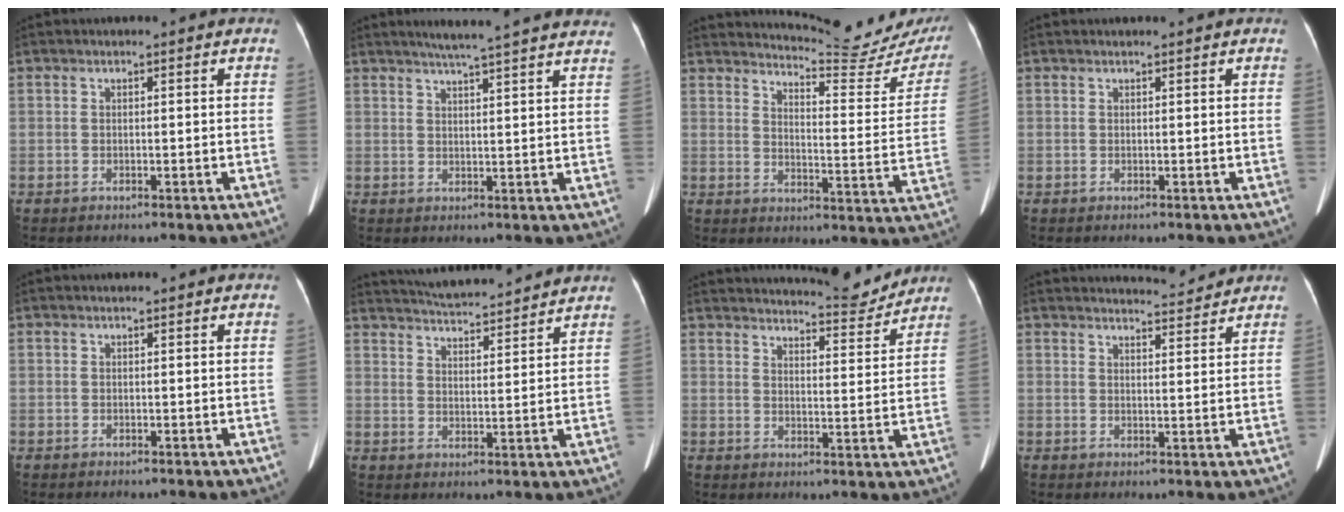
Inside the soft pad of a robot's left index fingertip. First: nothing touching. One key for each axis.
{"total": 16.4, "fx": 14.7, "fy": 0.1, "fz": 7.4, "tx": -0.110, "ty": 0.005, "tz": 0.178}
{"total": 18.2, "fx": 17.6, "fy": 1.1, "fz": 4.6, "tx": -0.066, "ty": -0.097, "tz": 0.200}
{"total": 0.7, "fx": 0.6, "fy": 0.0, "fz": 0.3, "tx": -0.007, "ty": 0.012, "tz": 0.013}
{"total": 0.0}
{"total": 13.3, "fx": 12.5, "fy": 1.1, "fz": 4.3, "tx": -0.079, "ty": 0.017, "tz": 0.181}
{"total": 10.3, "fx": 10.1, "fy": 0.6, "fz": 2.1, "tx": -0.027, "ty": -0.015, "tz": 0.128}
{"total": 5.1, "fx": 5.1, "fy": 0.2, "fz": 0.2, "tx": -0.013, "ty": -0.001, "tz": 0.062}